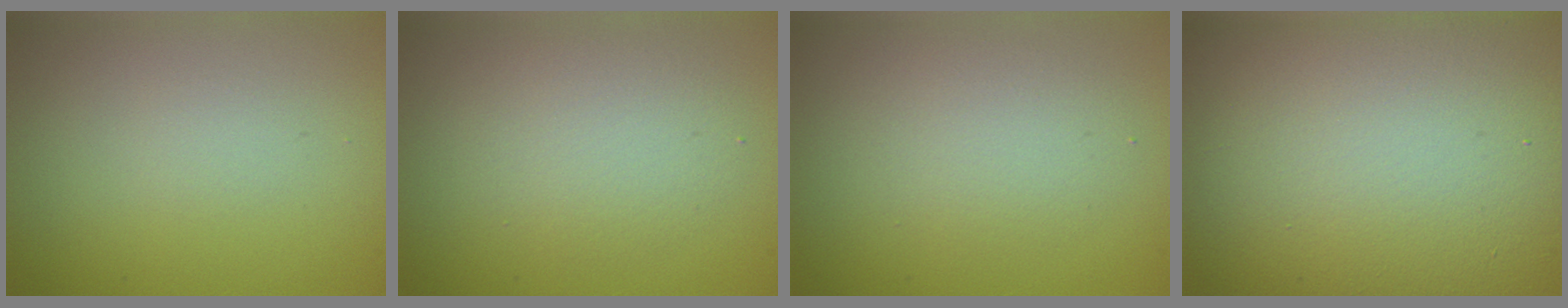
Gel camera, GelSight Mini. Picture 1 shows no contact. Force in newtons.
{"total": 2.9, "press": 2.9, "slide": 0.2}
{"total": 2.4, "press": 2.4, "slide": 0.1}
{"total": 21.6, "press": 21.6, "slide": 1.1}